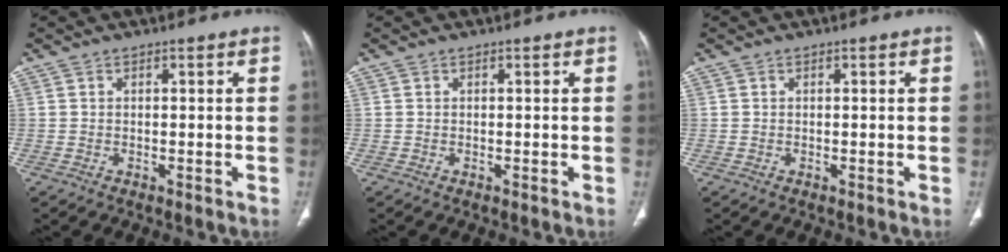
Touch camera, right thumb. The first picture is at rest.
{"total": 0.0}
{"total": 0.0}